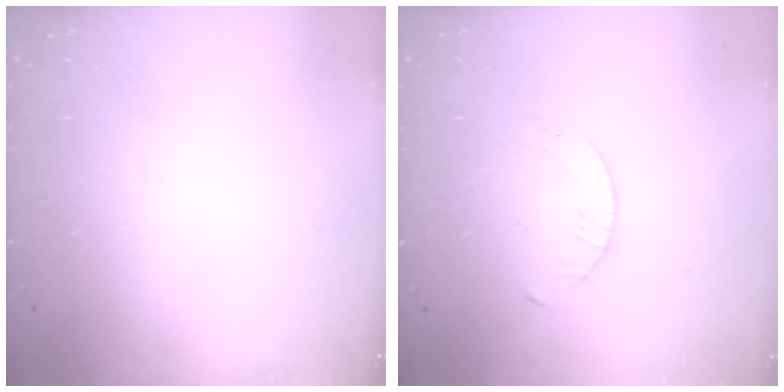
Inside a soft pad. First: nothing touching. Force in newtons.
{"total": 1.6, "press": 1.6, "slide": 0.2}